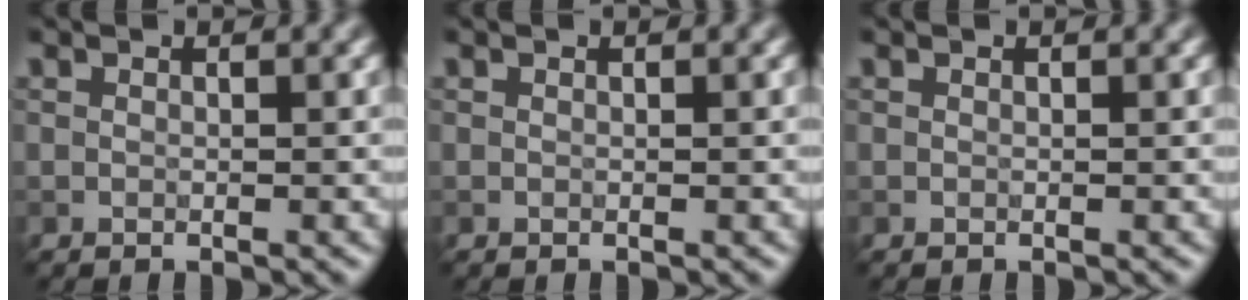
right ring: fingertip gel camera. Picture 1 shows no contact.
{"total": 0.0}
{"total": 0.0}